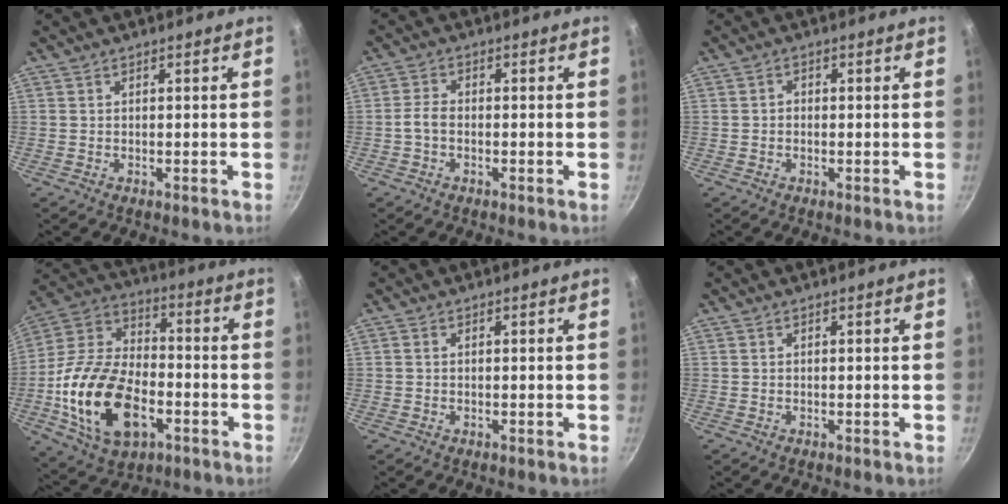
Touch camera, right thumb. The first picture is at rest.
{"total": 2.7, "force": [-0.9, 1.7, 2.0], "torque": [-0.042, 0.016, -0.024]}
{"total": 1.3, "force": [-0.2, 1.1, 0.7], "torque": [-0.010, 0.006, -0.005]}
{"total": 22.9, "force": [-6.5, 13.8, 17.0], "torque": [-0.311, 0.033, -0.121]}
{"total": 0.6, "force": [0.1, 0.5, 0.3], "torque": [-0.005, 0.004, 0.000]}
{"total": 0.0}